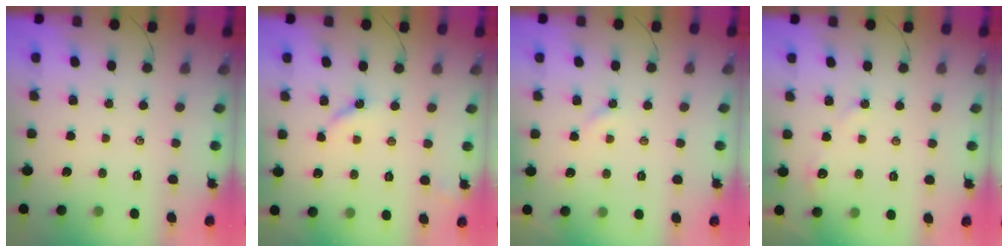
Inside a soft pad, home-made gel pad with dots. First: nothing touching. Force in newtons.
{"total": 4.6, "press": 4.6, "slide": 0.4}
{"total": 4.0, "press": 4.0, "slide": 0.5}
{"total": 3.2, "press": 3.2, "slide": 0.3}